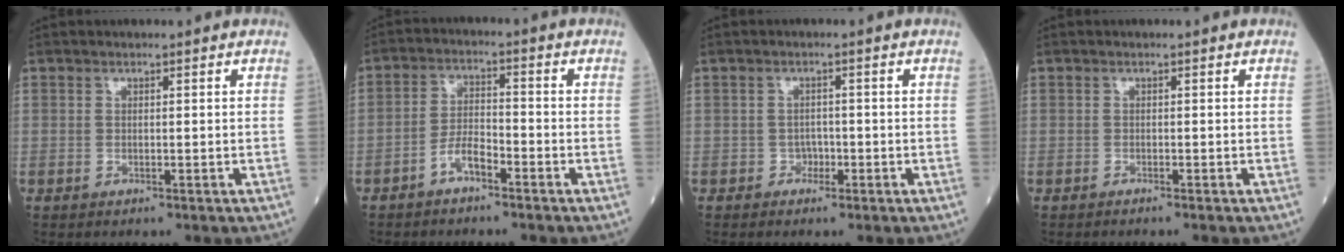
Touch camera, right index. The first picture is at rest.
{"total": 4.1, "force": [-2.8, 1.3, 2.8], "torque": [-0.057, 0.009, -0.053]}
{"total": 1.4, "force": [-0.8, 1.1, 0.4], "torque": [-0.002, 0.005, -0.015]}
{"total": 1.3, "force": [-1.1, -0.2, 0.6], "torque": [-0.009, 0.000, -0.015]}